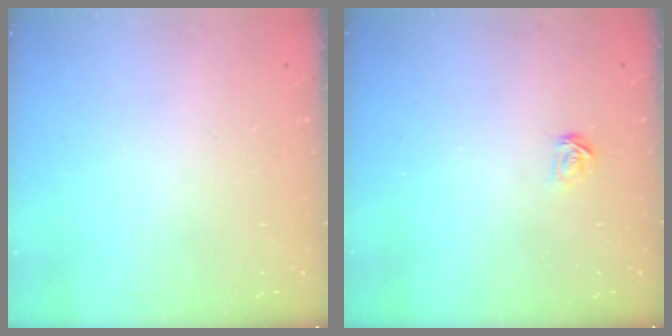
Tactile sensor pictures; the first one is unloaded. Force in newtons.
{"total": 2.3, "press": 2.3, "slide": 0.1}